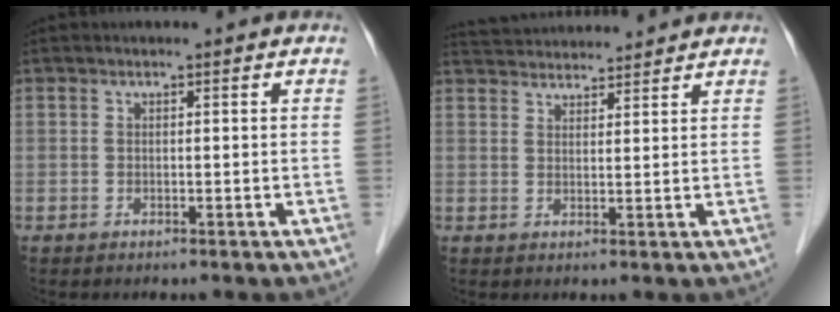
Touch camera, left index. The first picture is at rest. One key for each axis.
{"total": 10.1, "fx": 9.7, "fy": 1.4, "fz": 2.3, "tx": -0.042, "ty": 0.034, "tz": 0.148}